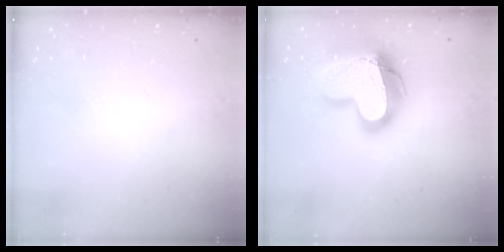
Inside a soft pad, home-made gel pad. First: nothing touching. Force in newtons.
{"total": 21.0, "press": 20.9, "slide": 1.9}